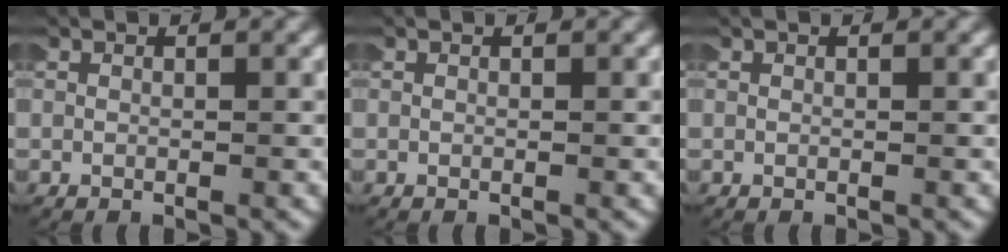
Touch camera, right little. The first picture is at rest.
{"total": 0.0}
{"total": 0.0}